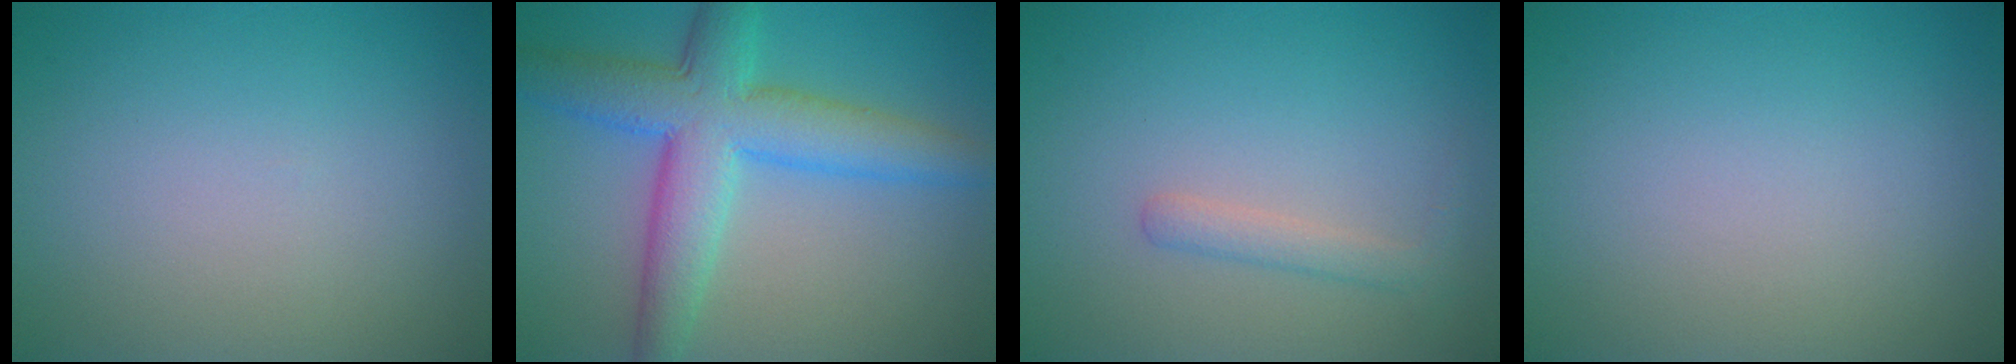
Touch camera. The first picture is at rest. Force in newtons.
{"total": 7.7, "press": 7.7, "slide": 0.2}
{"total": 1.6, "press": 1.6, "slide": 0.1}
{"total": 0.0}